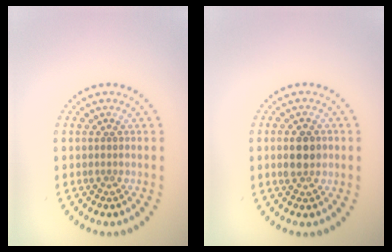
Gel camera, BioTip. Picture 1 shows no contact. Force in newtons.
{"total": 2.9, "press": 2.9, "slide": 0.2}